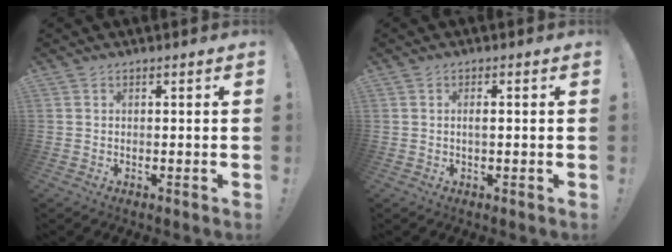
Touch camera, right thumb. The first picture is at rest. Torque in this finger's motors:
{"motor_torque": [-0.16, 0.04, -0.03, 0.17, 0.05]}